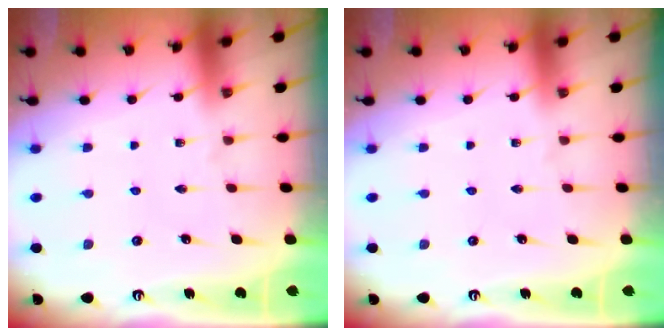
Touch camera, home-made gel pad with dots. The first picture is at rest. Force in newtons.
{"total": 0.0}